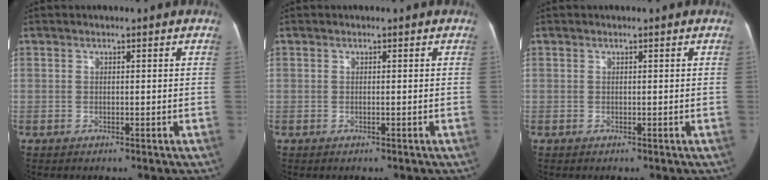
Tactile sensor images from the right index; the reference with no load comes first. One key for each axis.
{"total": 0.0}
{"total": 0.0}